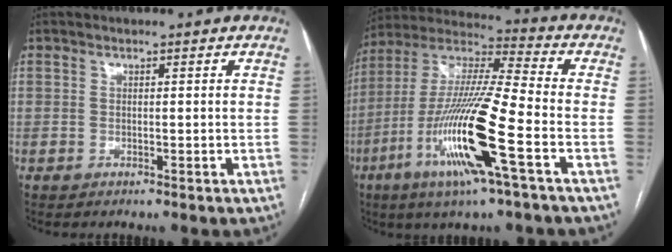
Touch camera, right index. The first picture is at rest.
{"total": 18.7, "force": [-7.0, 0.5, 17.3], "torque": [-0.362, -0.022, -0.137]}